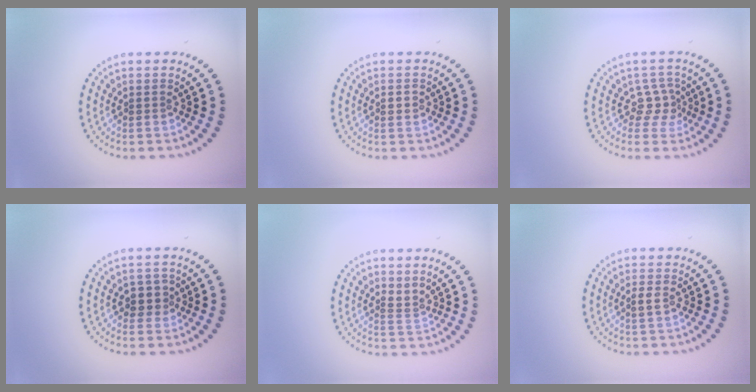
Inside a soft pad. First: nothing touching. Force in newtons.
{"total": 1.0, "press": 1.0, "slide": 0.1}
{"total": 2.2, "press": 1.6, "slide": 1.5}
{"total": 1.9, "press": 1.7, "slide": 0.9}
{"total": 1.0, "press": 0.4, "slide": 1.0}
{"total": 0.9, "press": 0.9, "slide": 0.2}